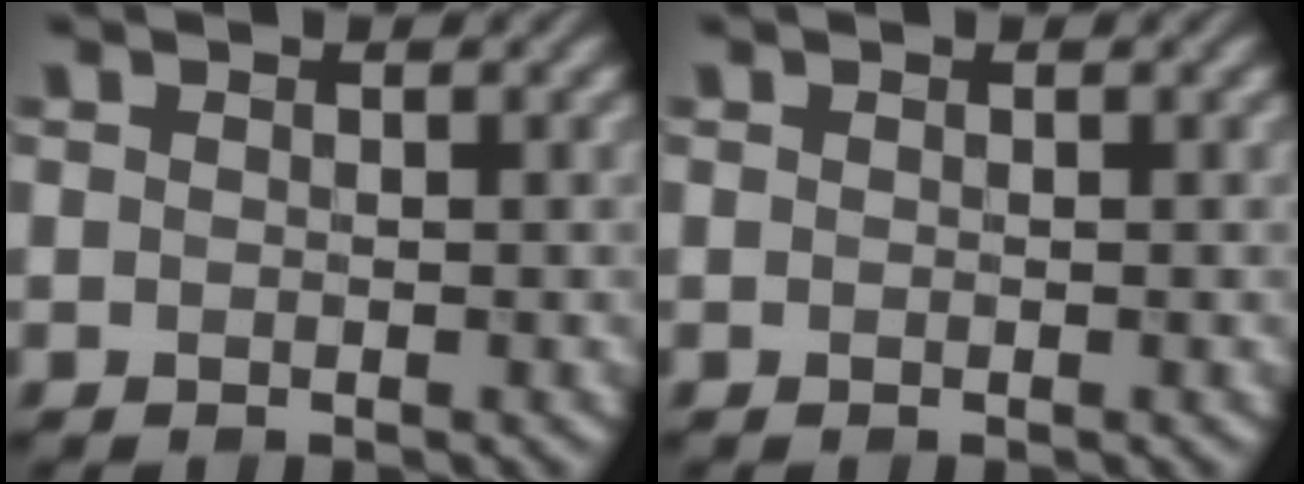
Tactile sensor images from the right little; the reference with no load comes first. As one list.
[{"total": 0.0}]